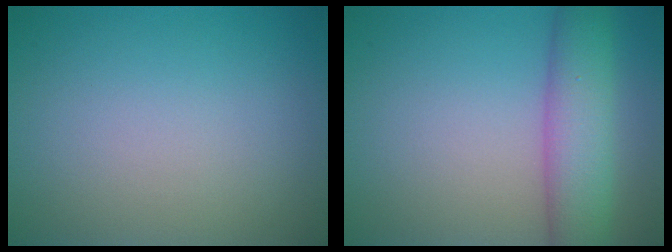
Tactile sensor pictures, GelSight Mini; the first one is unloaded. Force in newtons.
{"total": 5.9, "press": 5.9, "slide": 0.2}